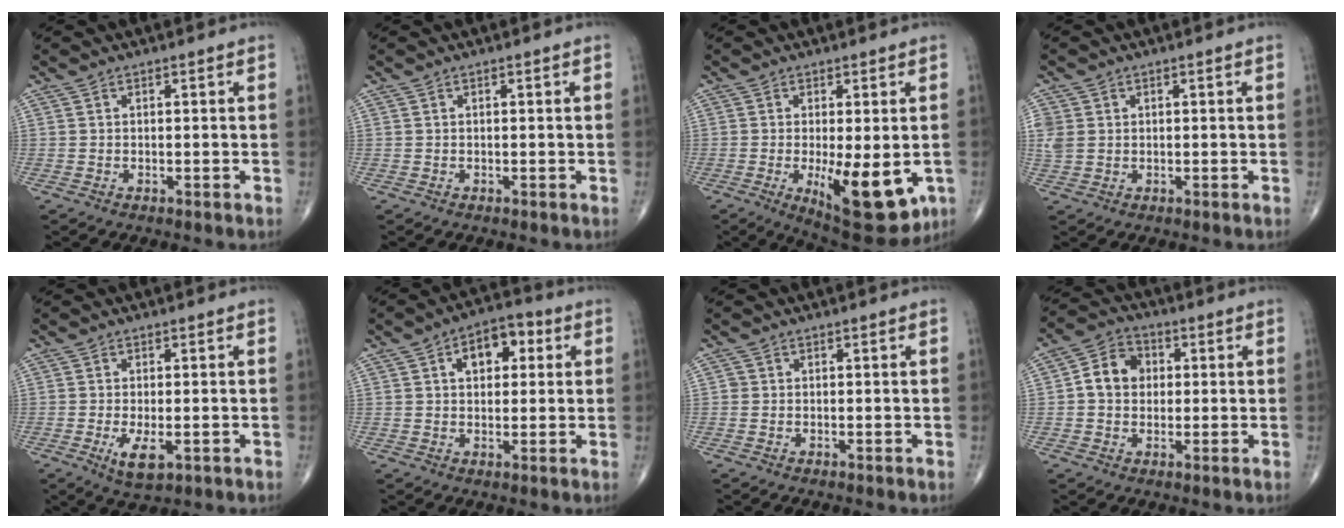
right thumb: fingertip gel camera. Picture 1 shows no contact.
{"total": 0.0}
{"total": 13.7, "force": [-3.3, 5.0, 12.3], "torque": [-0.163, -0.025, -0.034]}
{"total": 4.0, "force": [0.7, 3.4, 2.0], "torque": [-0.048, 0.005, 0.018]}
{"total": 5.0, "force": [-1.7, 2.0, 4.3], "torque": [-0.076, -0.010, -0.023]}
{"total": 8.5, "force": [2.6, 5.3, 6.2], "torque": [-0.060, 0.013, 0.030]}
{"total": 0.8, "force": [-0.1, 0.8, 0.1], "torque": [0.003, 0.003, -0.002]}
{"total": 7.7, "force": [0.6, 6.3, 4.3], "torque": [-0.053, 0.017, 0.001]}